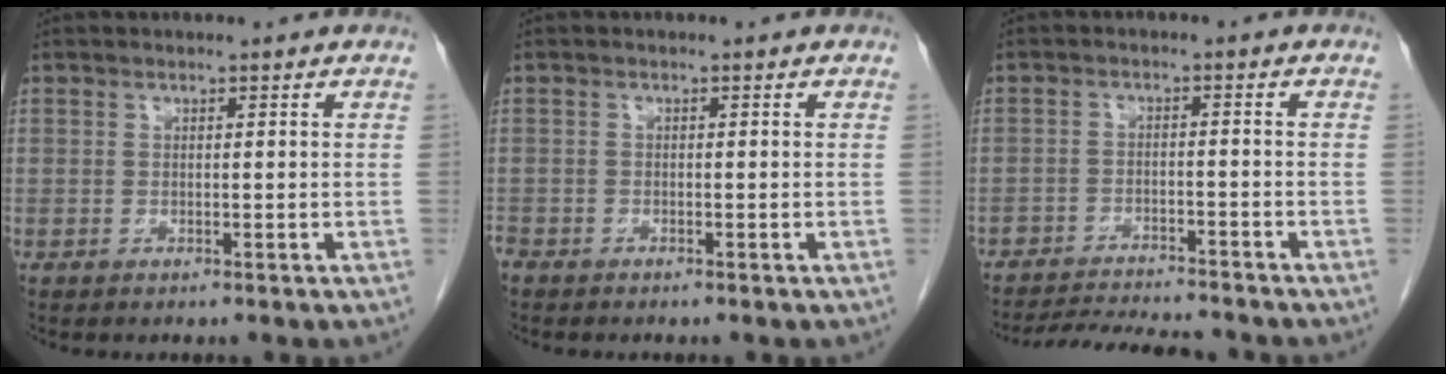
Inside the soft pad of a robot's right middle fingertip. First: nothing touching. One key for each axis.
{"total": 2.2, "fx": -1.8, "fy": 1.1, "fz": 0.5, "tx": -0.017, "ty": -0.003, "tz": -0.036}
{"total": 10.6, "fx": -10.0, "fy": 1.0, "fz": 3.4, "tx": -0.049, "ty": -0.008, "tz": -0.149}